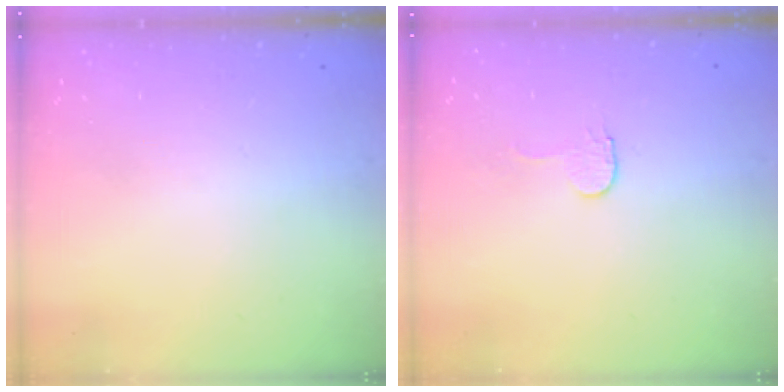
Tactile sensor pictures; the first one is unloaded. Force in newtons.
{"total": 2.9, "press": 2.9, "slide": 0.3}